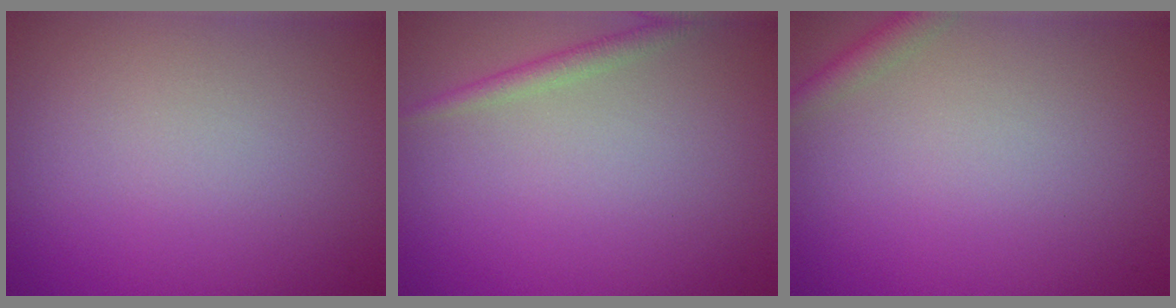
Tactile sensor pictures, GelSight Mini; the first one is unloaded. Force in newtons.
{"total": 1.5, "press": 1.5, "slide": 0.0}
{"total": 1.6, "press": 1.6, "slide": 0.1}